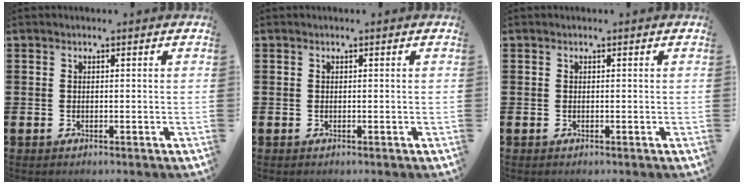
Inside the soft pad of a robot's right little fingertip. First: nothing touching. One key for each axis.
{"total": 0.0}
{"total": 0.0}